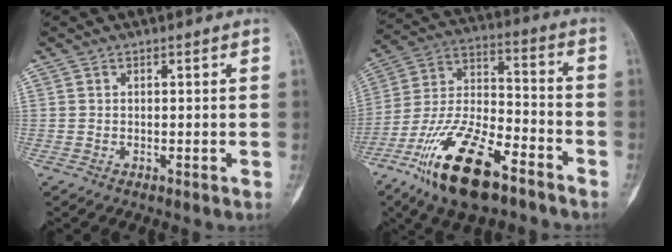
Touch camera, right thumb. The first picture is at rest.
{"total": 20.6, "force": [-12.6, 8.1, 14.2], "torque": [-0.274, 0.064, -0.230]}